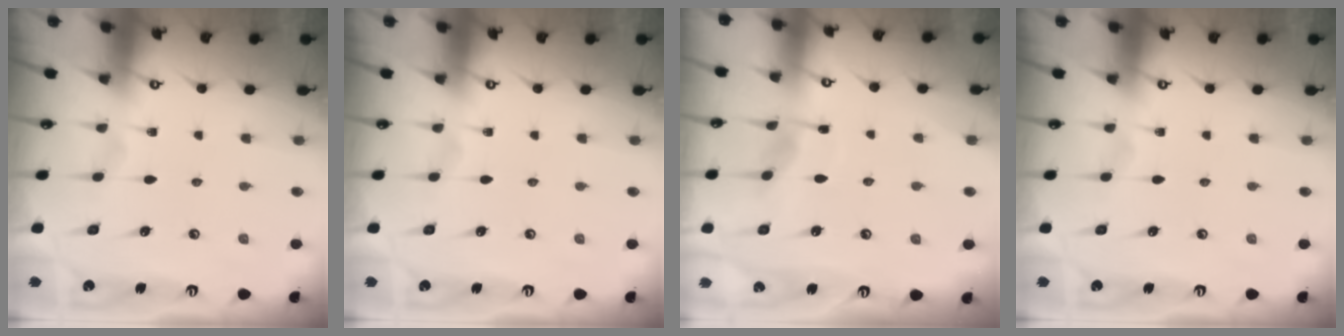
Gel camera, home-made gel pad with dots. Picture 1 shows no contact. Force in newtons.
{"total": 0.0}
{"total": 3.7, "press": 3.7, "slide": 0.5}
{"total": 0.0}